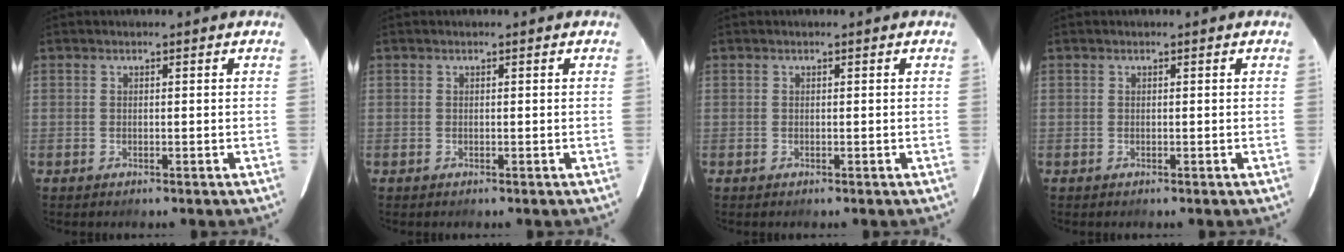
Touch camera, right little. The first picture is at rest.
{"total": 0.0}
{"total": 0.0}
{"total": 0.0}